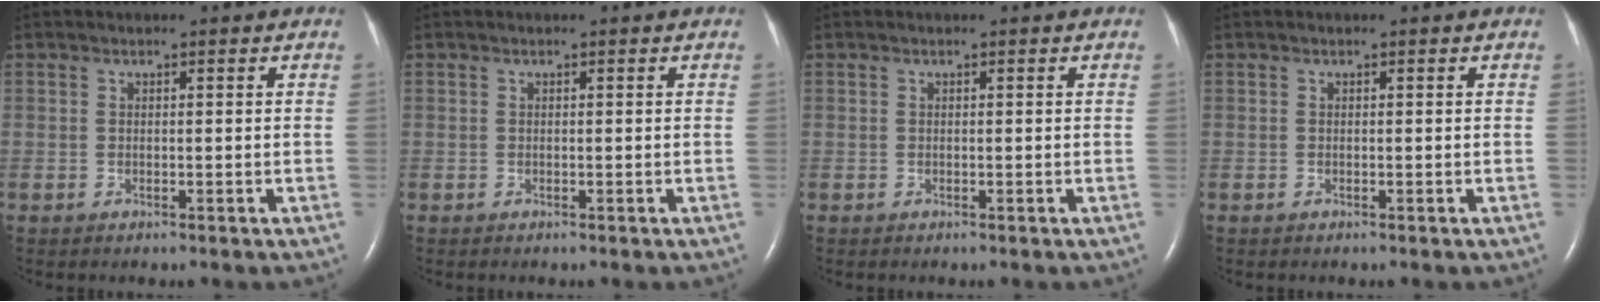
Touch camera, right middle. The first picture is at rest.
{"total": 0.0}
{"total": 0.0}
{"total": 0.0}